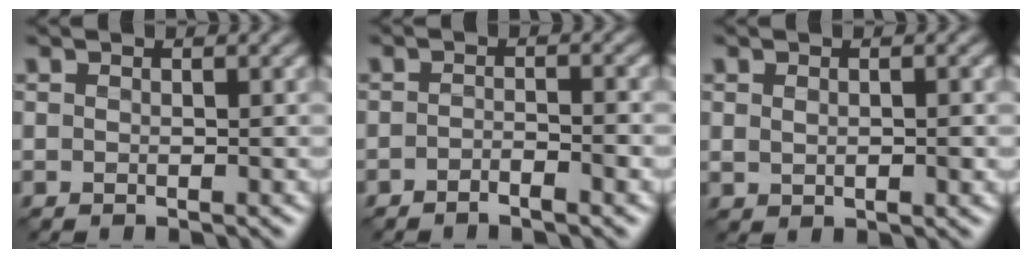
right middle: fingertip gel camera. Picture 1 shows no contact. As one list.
[{"total": 1.7, "force": [-1.2, 0.1, 1.2], "torque": [-0.019, 0.002, -0.025]}, {"total": 1.6, "force": [-0.1, 0.9, 1.3], "torque": [-0.021, -0.001, 0.009]}]